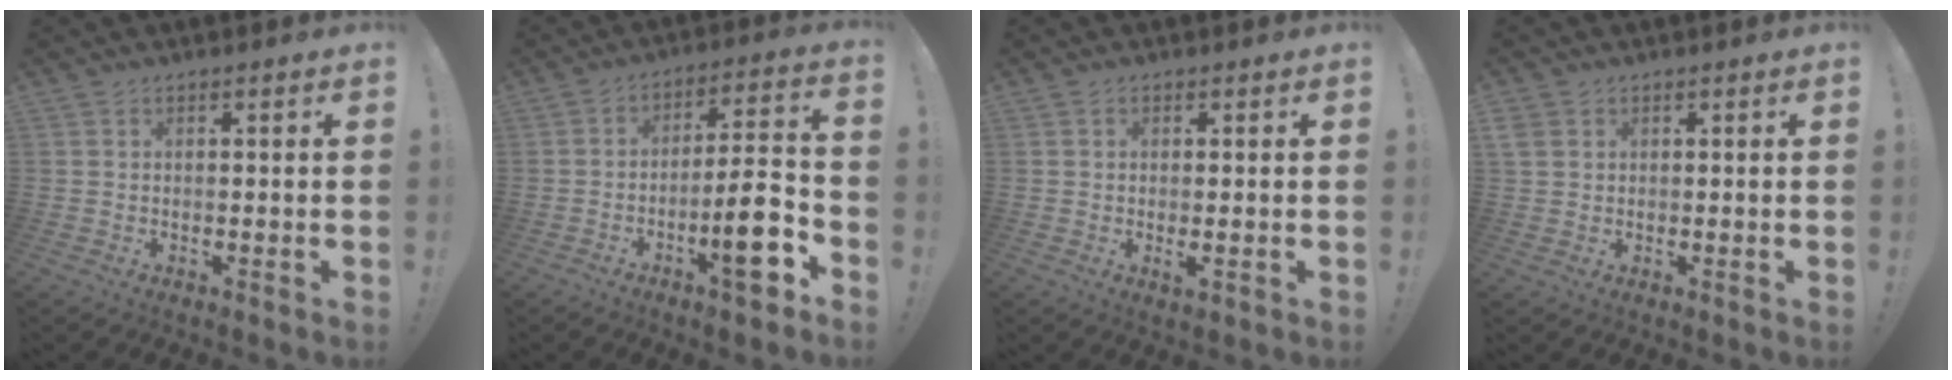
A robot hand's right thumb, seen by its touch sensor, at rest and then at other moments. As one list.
[{"total": 14.1, "force": [-6.2, 3.4, 12.2], "torque": [-0.173, 0.028, -0.098]}, {"total": 2.2, "force": [0.1, 0.5, 2.2], "torque": [-0.035, -0.006, 0.000]}, {"total": 3.6, "force": [1.4, 3.1, 1.1], "torque": [-0.017, -0.001, 0.030]}]